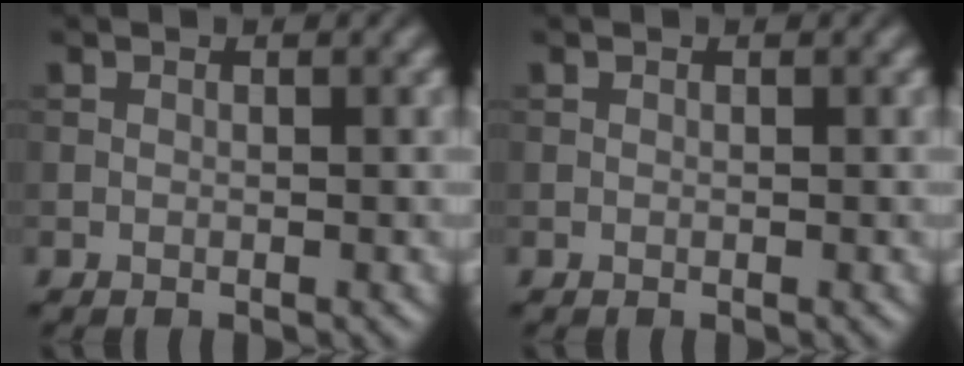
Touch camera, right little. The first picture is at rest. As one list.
[{"total": 0.0}]